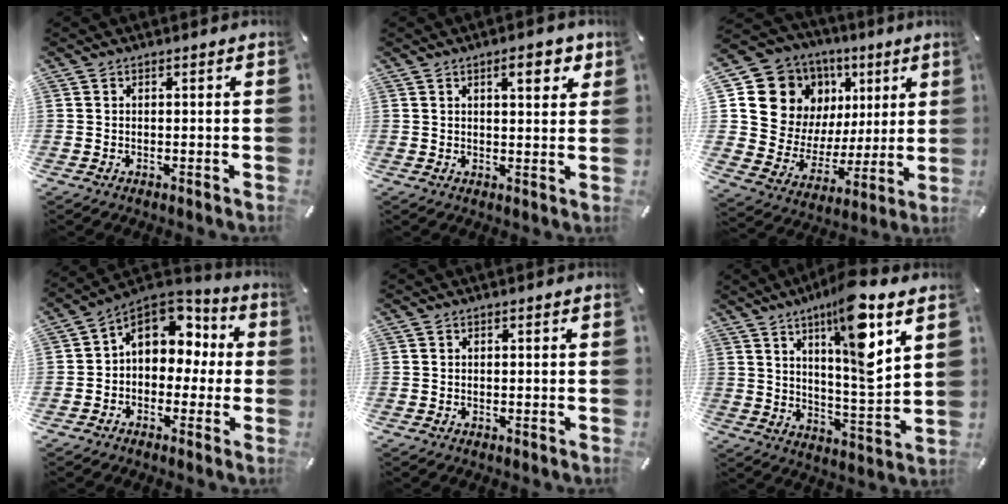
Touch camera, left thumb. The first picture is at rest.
{"total": 6.0, "force": [3.1, 2.1, 4.8], "torque": [-0.060, -0.009, 0.044]}
{"total": 13.6, "force": [6.8, 11.3, 3.4], "torque": [-0.061, -0.058, 0.134]}
{"total": 10.6, "force": [2.6, 8.5, 5.9], "torque": [-0.090, -0.011, 0.050]}
{"total": 0.0}
{"total": 15.0, "force": [8.2, 3.3, 12.2], "torque": [-0.191, -0.044, 0.129]}